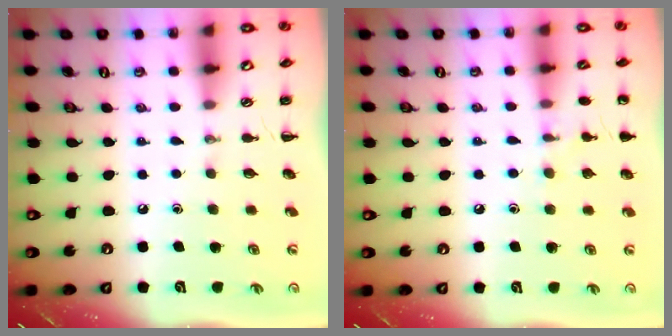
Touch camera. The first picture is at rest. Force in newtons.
{"total": 7.0, "press": 6.8, "slide": 1.8}